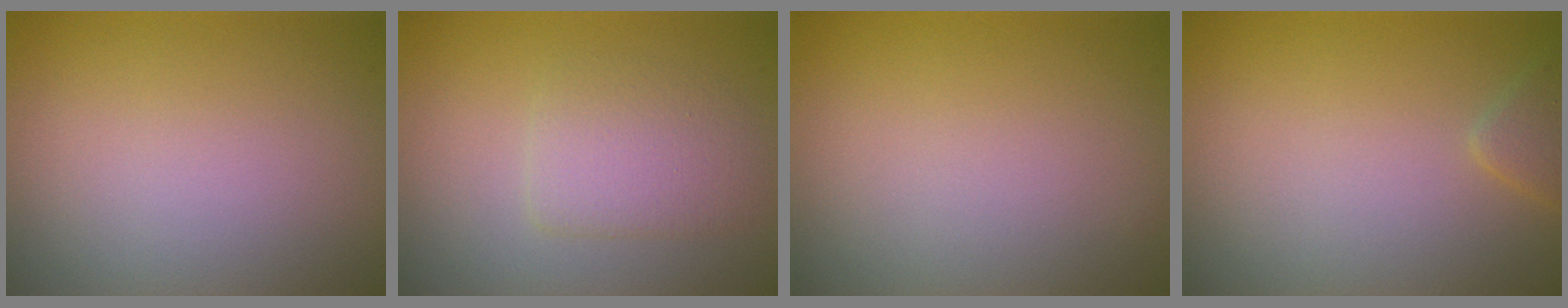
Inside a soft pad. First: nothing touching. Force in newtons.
{"total": 2.6, "press": 2.6, "slide": 0.2}
{"total": 0.0}
{"total": 1.4, "press": 1.4, "slide": 0.1}